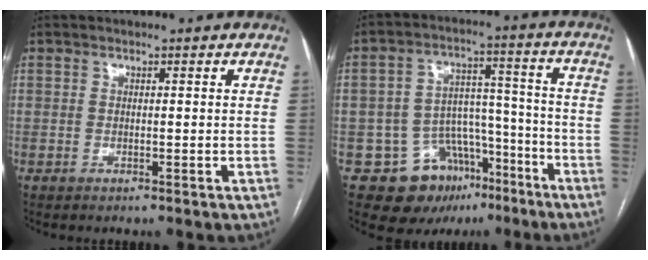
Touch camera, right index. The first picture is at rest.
{"total": 12.4, "force": [-7.4, 8.9, 4.5], "torque": [-0.054, 0.059, -0.103]}